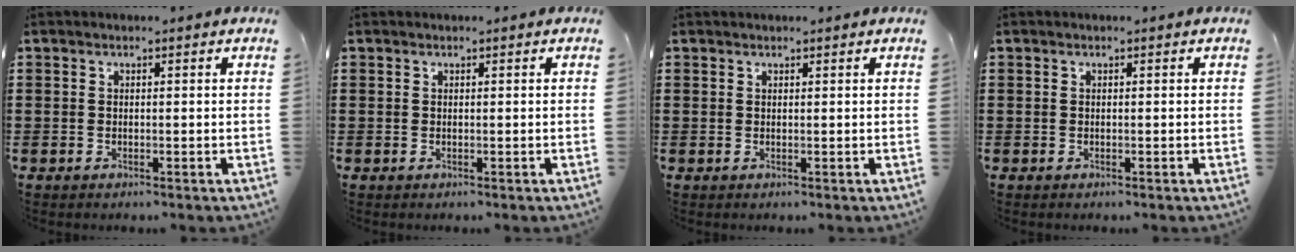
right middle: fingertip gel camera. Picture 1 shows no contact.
{"total": 0.6, "force": [-0.6, 0.1, -0.1], "torque": [0.003, 0.003, -0.011]}
{"total": 0.0}
{"total": 0.0}